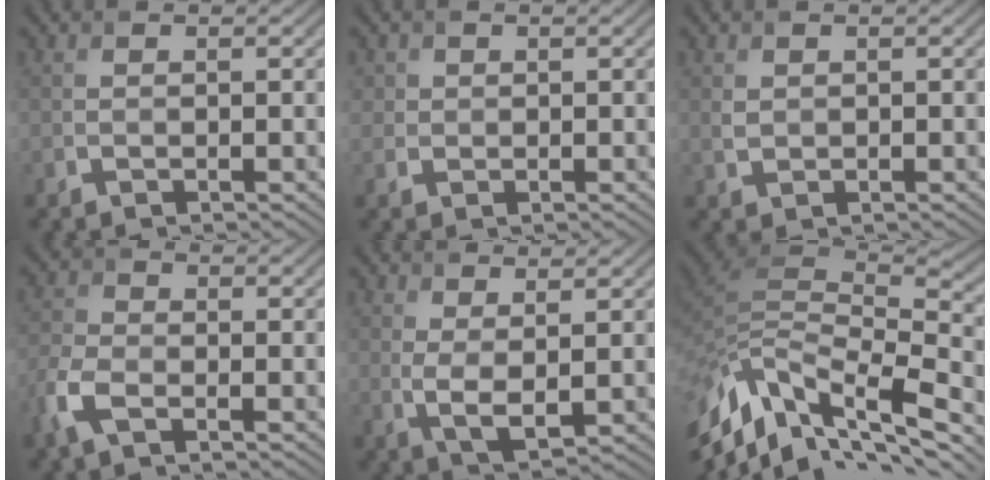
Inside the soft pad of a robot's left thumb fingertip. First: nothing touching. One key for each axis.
{"total": 1.6, "fx": 0.6, "fy": 1.5, "fz": 0.2, "tx": -0.003, "ty": -0.006, "tz": 0.011}
{"total": 1.0, "fx": 0.4, "fy": 0.8, "fz": 0.5, "tx": -0.013, "ty": -0.003, "tz": 0.012}
{"total": 4.6, "fx": -2.6, "fy": 2.2, "fz": 3.2, "tx": -0.086, "ty": -0.006, "tz": -0.067}
{"total": 3.6, "fx": 1.1, "fy": 1.3, "fz": 3.1, "tx": -0.076, "ty": -0.006, "tz": 0.023}
{"total": 15.1, "fx": -8.1, "fy": 6.7, "fz": 10.9, "tx": -0.276, "ty": -0.022, "tz": -0.128}